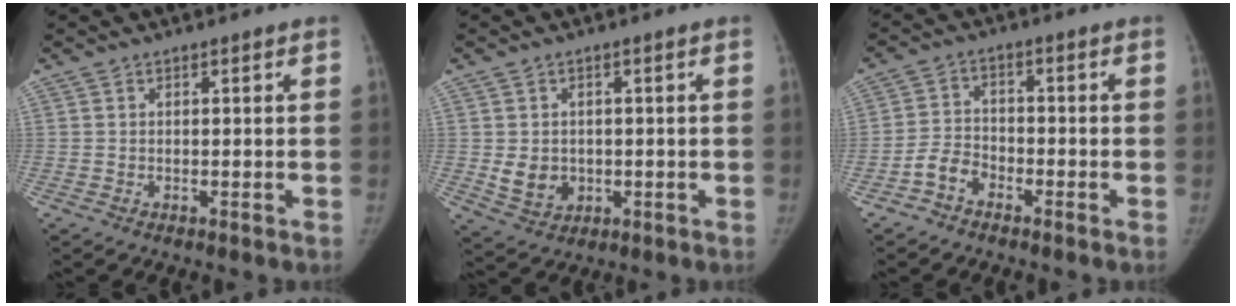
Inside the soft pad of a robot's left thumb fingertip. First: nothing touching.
{"total": 5.6, "force": [-0.3, 4.8, 2.9], "torque": [-0.030, -0.003, 0.010]}
{"total": 4.7, "force": [-3.0, 3.1, 1.9], "torque": [-0.028, 0.023, -0.062]}